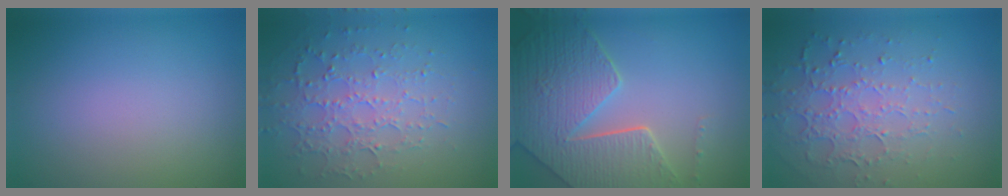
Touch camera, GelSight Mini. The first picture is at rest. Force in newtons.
{"total": 4.5, "press": 3.5, "slide": 2.9}
{"total": 8.7, "press": 6.2, "slide": 6.1}
{"total": 4.9, "press": 3.3, "slide": 3.6}